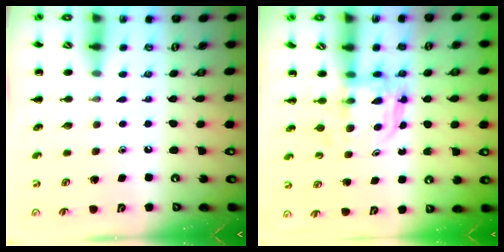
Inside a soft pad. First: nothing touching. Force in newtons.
{"total": 3.6, "press": 3.6, "slide": 0.2}